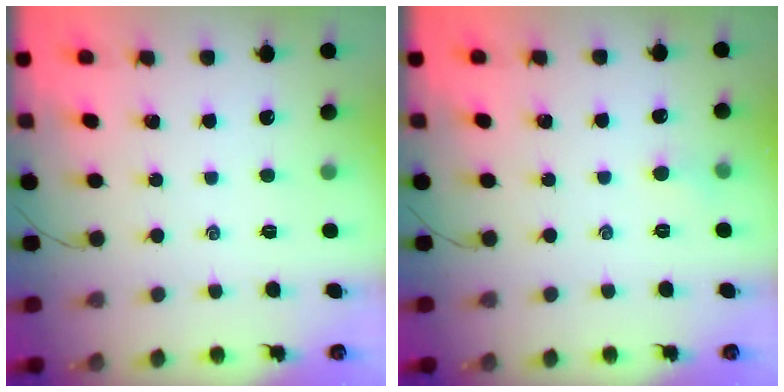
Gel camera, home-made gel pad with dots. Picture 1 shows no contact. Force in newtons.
{"total": 3.6, "press": 3.4, "slide": 1.2}